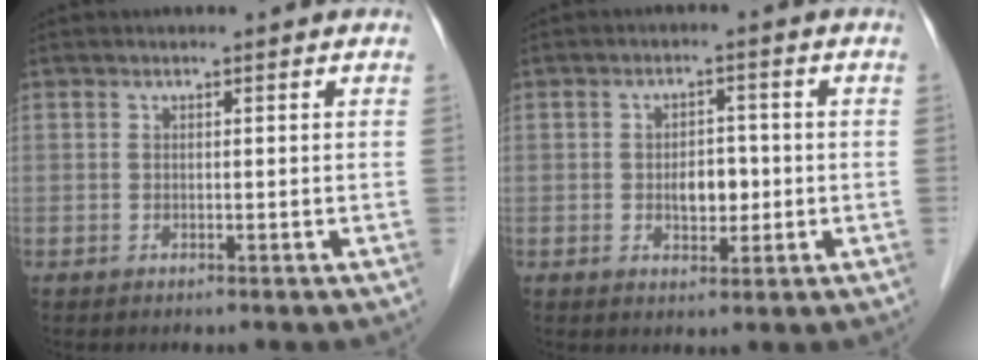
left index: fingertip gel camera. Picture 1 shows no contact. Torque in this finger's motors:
{"motor_torque": [0.06, 0.05, 0.08, 0.02]}